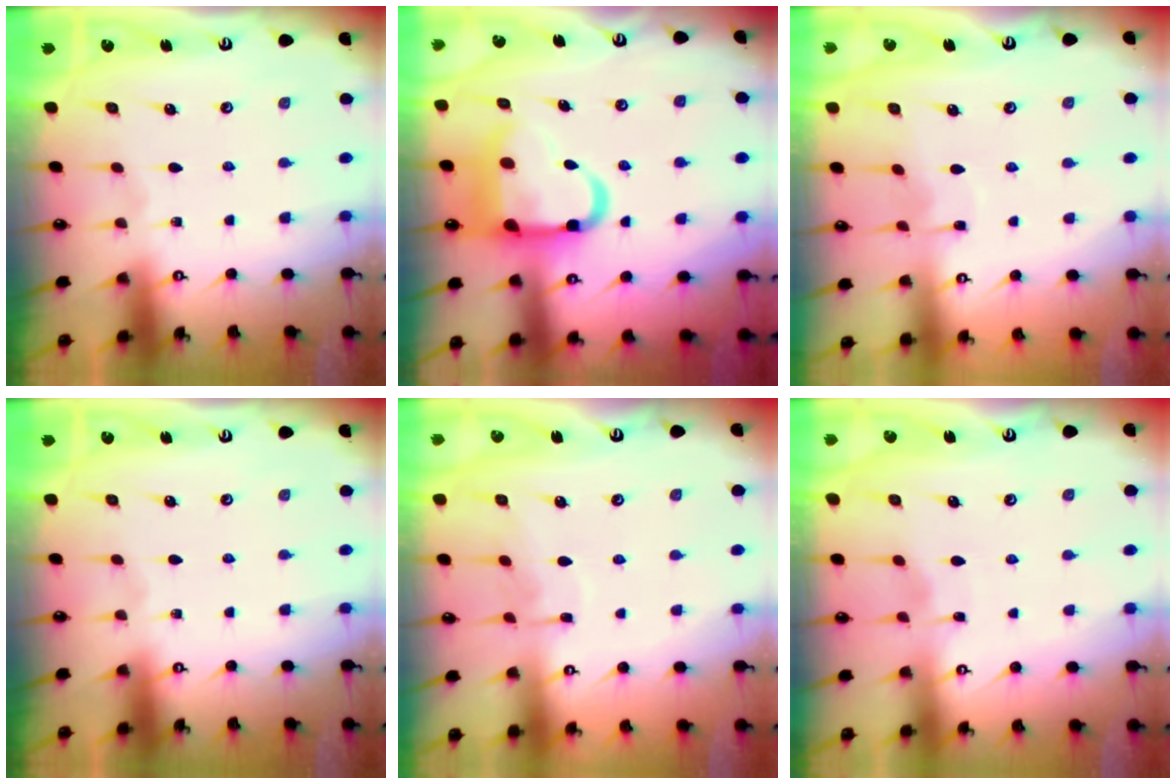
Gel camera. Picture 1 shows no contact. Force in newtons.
{"total": 15.0, "press": 14.9, "slide": 1.6}
{"total": 3.2, "press": 3.2, "slide": 0.4}
{"total": 0.0}
{"total": 7.4, "press": 7.4, "slide": 0.0}
{"total": 2.6, "press": 2.6, "slide": 0.3}